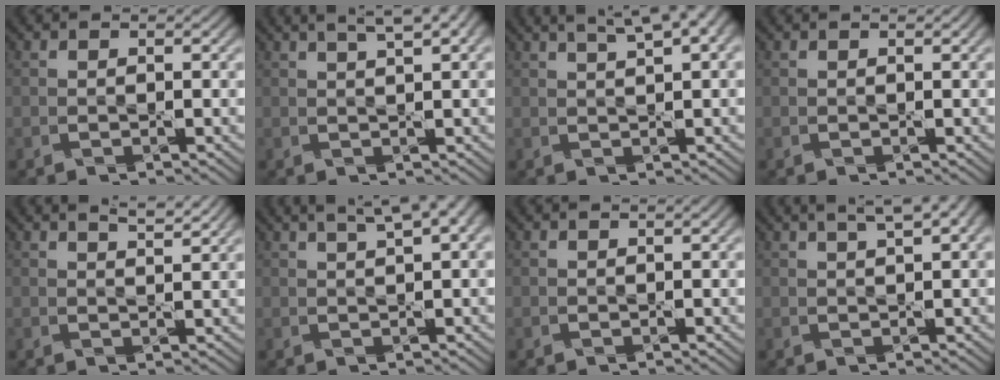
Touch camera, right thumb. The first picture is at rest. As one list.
[{"total": 5.4, "force": [3.0, 1.3, 4.3], "torque": [-0.062, 0.019, 0.027]}, {"total": 7.3, "force": [4.1, 1.9, 5.7], "torque": [-0.078, 0.026, 0.045]}, {"total": 0.6, "force": [0.4, 0.0, 0.4], "torque": [-0.008, 0.003, 0.004]}, {"total": 3.1, "force": [2.4, 0.6, 1.9], "torque": [-0.024, 0.000, 0.033]}, {"total": 6.6, "force": [3.6, 1.7, 5.3], "torque": [-0.072, 0.024, 0.037]}, {"total": 0.5, "force": [0.3, 0.0, 0.5], "torque": [-0.009, 0.006, 0.002]}, {"total": 5.9, "force": [3.0, 1.6, 4.7], "torque": [-0.063, 0.025, 0.026]}]